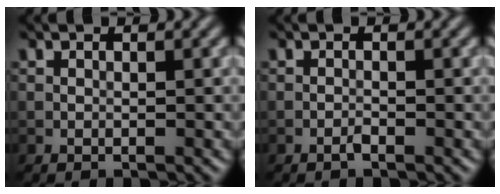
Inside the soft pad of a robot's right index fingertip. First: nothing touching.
{"total": 0.6, "force": [-0.5, 0.0, 0.3], "torque": [-0.006, 0.002, -0.011]}